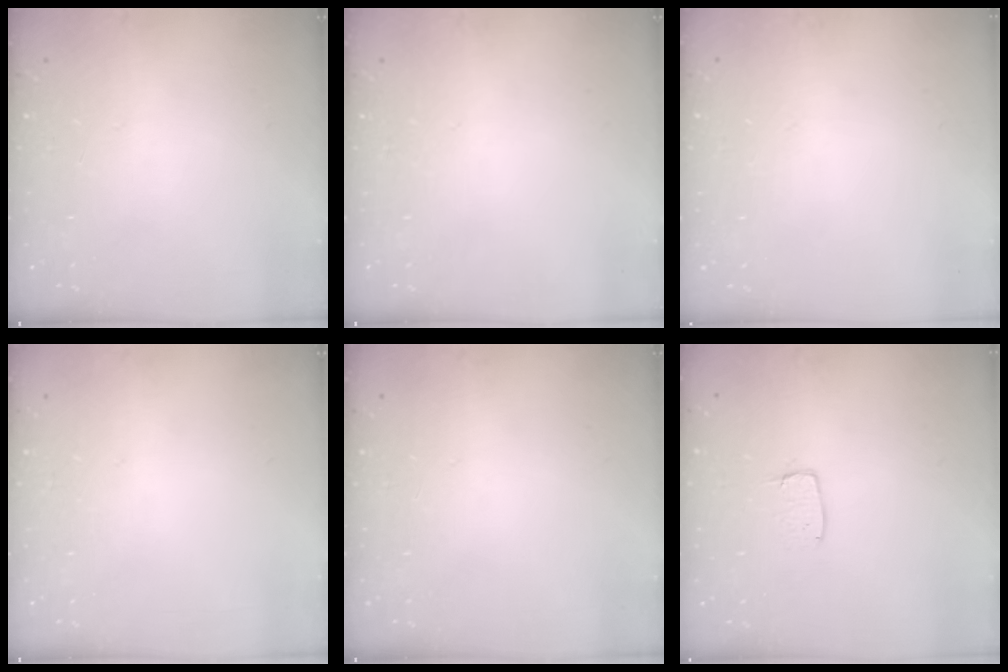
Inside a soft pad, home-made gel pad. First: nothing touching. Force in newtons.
{"total": 0.0}
{"total": 0.0}
{"total": 0.0}
{"total": 0.0}
{"total": 3.9, "press": 3.9, "slide": 0.3}